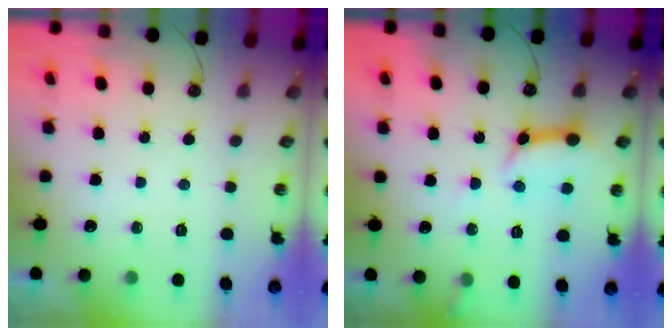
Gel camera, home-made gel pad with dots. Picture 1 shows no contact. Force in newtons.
{"total": 12.3, "press": 12.3, "slide": 1.3}